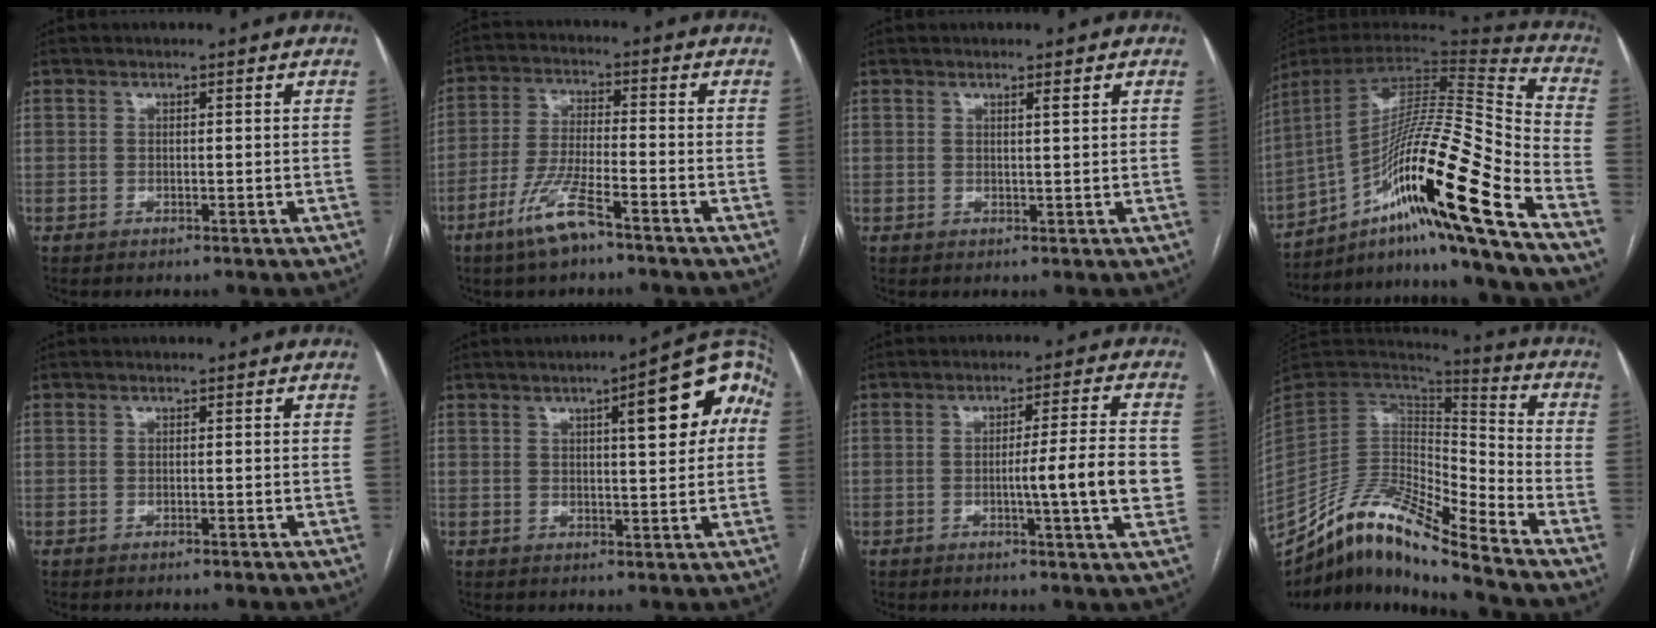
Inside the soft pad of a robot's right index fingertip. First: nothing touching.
{"total": 8.1, "force": [-5.2, 1.1, 6.1], "torque": [-0.129, -0.011, -0.101]}
{"total": 1.4, "force": [0.9, 0.0, 1.0], "torque": [-0.016, -0.002, 0.014]}
{"total": 25.2, "force": [-12.9, -0.3, 21.6], "torque": [-0.339, -0.005, -0.223]}
{"total": 0.0}
{"total": 11.2, "force": [3.2, 2.3, 10.5], "torque": [-0.131, 0.026, 0.035]}
{"total": 8.9, "force": [-1.2, -0.2, 8.9], "torque": [-0.122, -0.002, -0.021]}
{"total": 17.0, "force": [-14.1, 1.5, 9.2], "torque": [-0.163, 0.030, -0.260]}